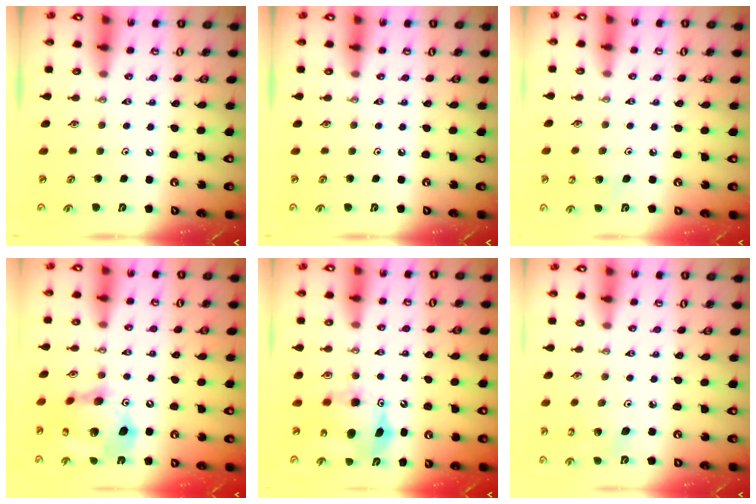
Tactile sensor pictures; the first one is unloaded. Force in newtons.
{"total": 0.0}
{"total": 6.1, "press": 6.1, "slide": 0.9}
{"total": 16.9, "press": 16.9, "slide": 1.7}
{"total": 9.9, "press": 9.9, "slide": 0.9}
{"total": 5.6, "press": 5.6, "slide": 0.9}